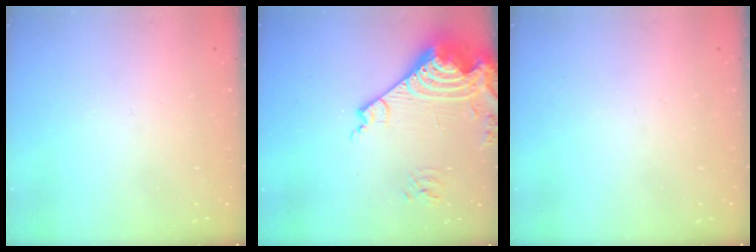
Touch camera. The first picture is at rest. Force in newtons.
{"total": 17.7, "press": 17.5, "slide": 2.3}
{"total": 0.0}